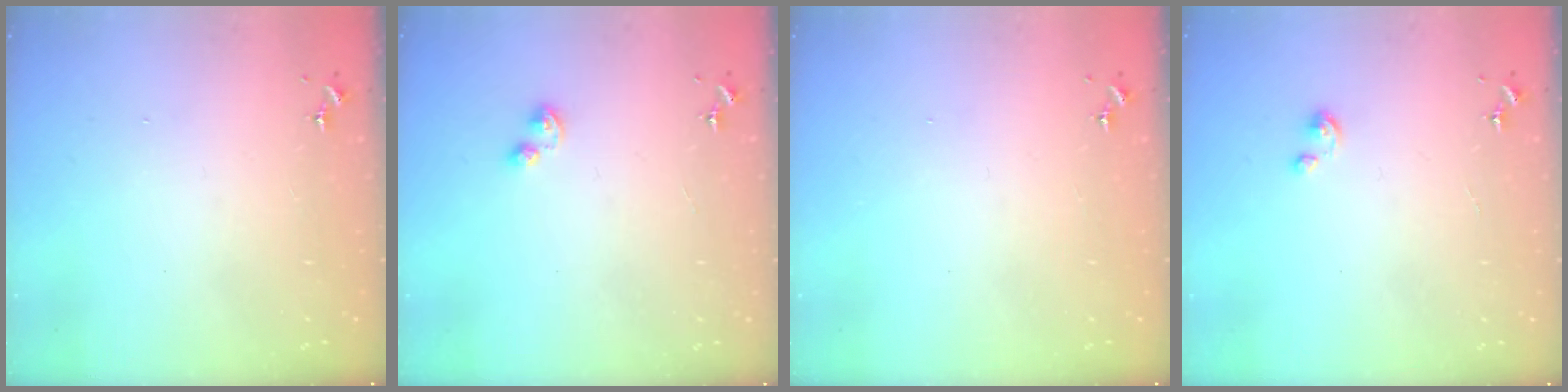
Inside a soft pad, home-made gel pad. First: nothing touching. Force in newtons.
{"total": 3.8, "press": 3.8, "slide": 0.6}
{"total": 0.0}
{"total": 1.9, "press": 1.9, "slide": 0.1}